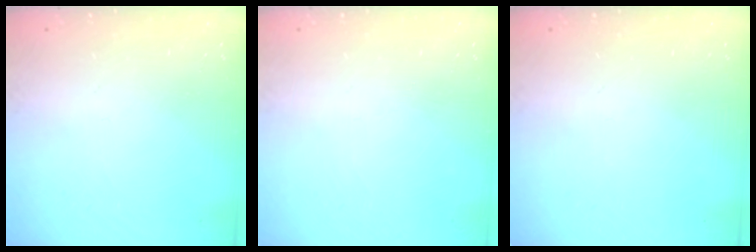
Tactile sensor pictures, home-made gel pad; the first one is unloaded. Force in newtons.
{"total": 0.0}
{"total": 0.0}